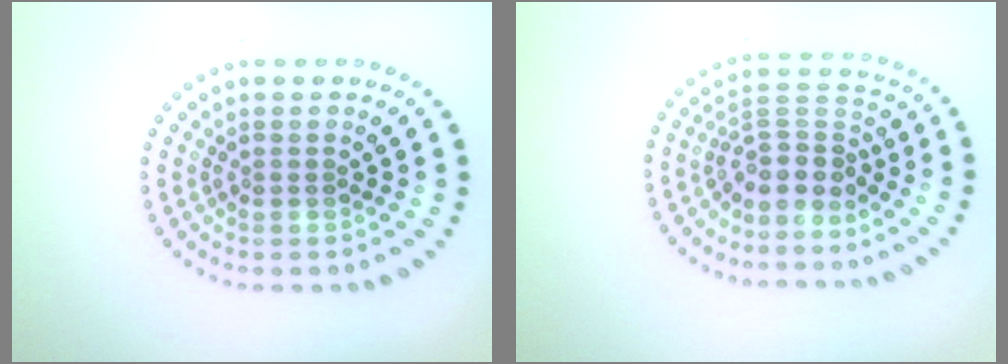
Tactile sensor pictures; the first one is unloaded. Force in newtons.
{"total": 3.5, "press": 2.6, "slide": 2.4}